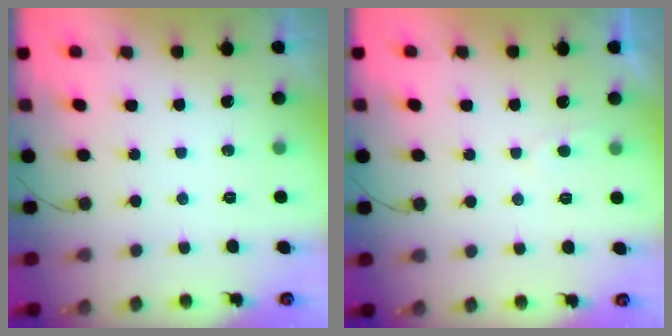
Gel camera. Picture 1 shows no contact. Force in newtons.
{"total": 1.4, "press": 1.4, "slide": 0.2}